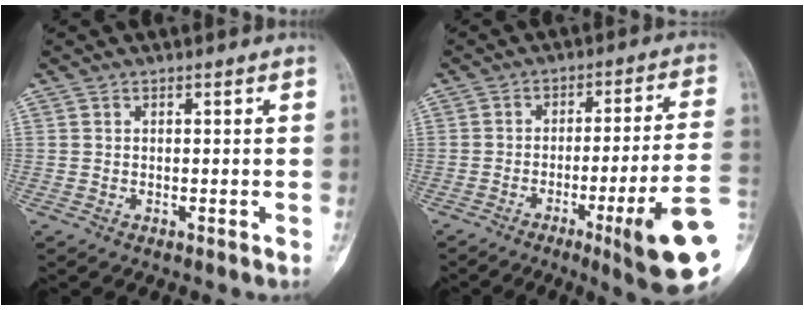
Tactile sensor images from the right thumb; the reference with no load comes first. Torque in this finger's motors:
{"motor_torque": [0.70, 0.65, 1.46, -0.88, 0.19]}